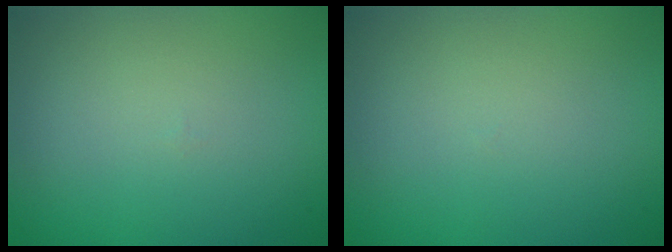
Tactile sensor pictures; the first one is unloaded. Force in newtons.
{"total": 0.0}